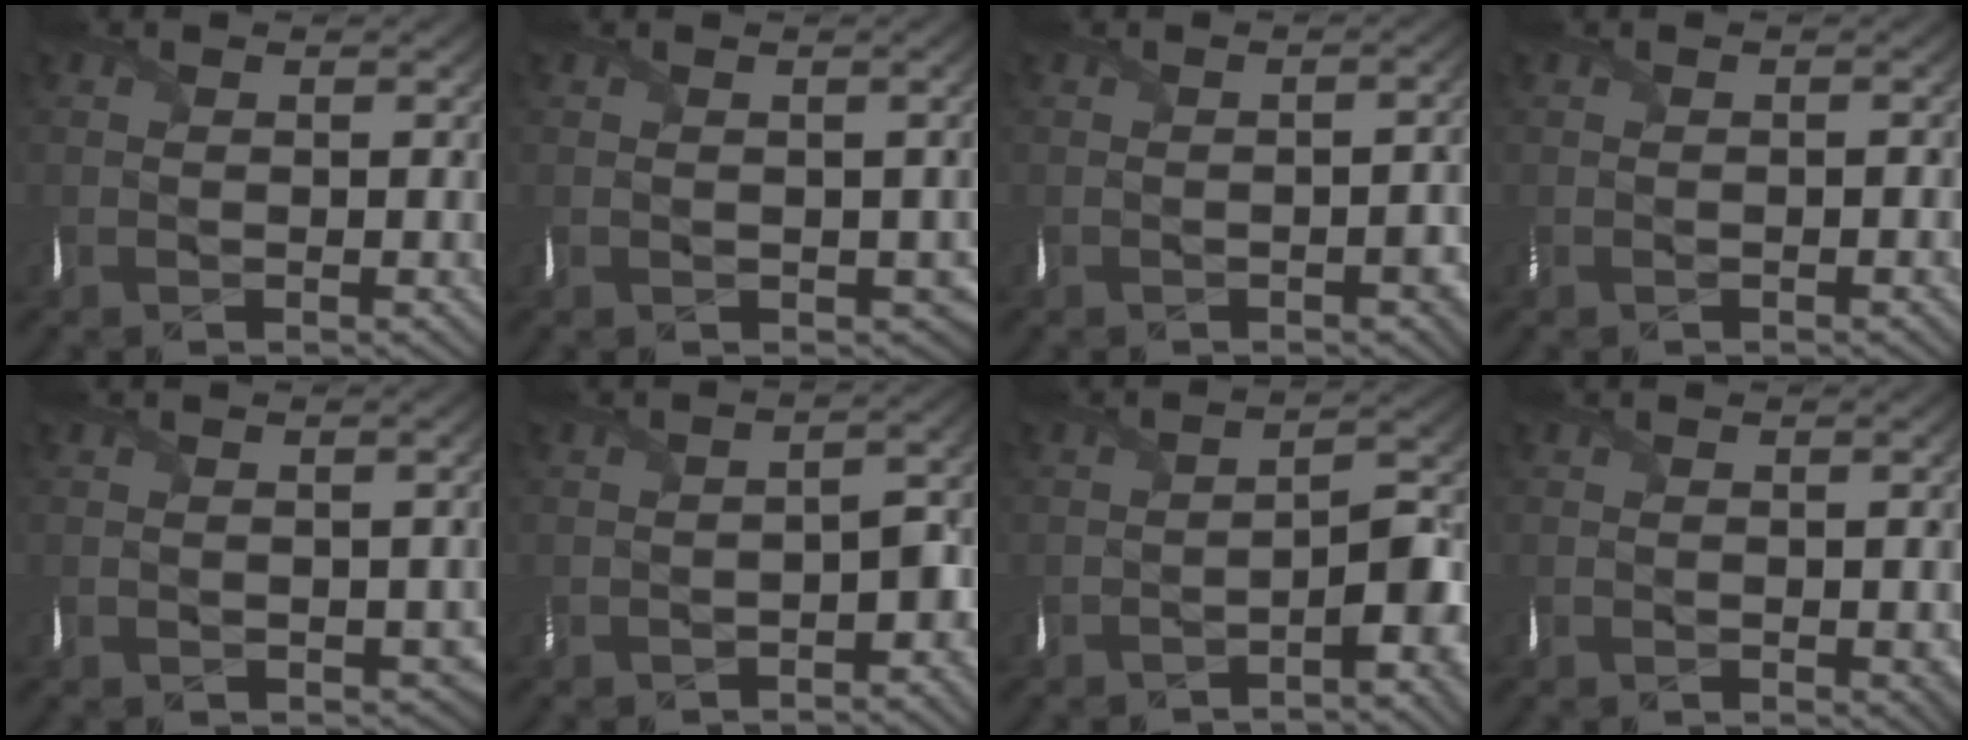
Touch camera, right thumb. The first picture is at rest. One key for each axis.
{"total": 3.5, "fx": -0.3, "fy": 2.9, "fz": 1.8, "tx": -0.031, "ty": -0.022, "tz": 0.000}
{"total": 3.2, "fx": -1.6, "fy": 1.4, "fz": 2.4, "tx": -0.032, "ty": -0.007, "tz": -0.019}
{"total": 0.9, "fx": -0.6, "fy": 0.4, "fz": 0.5, "tx": -0.010, "ty": -0.002, "tz": -0.010}
{"total": 3.1, "fx": -0.5, "fy": 2.6, "fz": 1.6, "tx": -0.024, "ty": -0.019, "tz": -0.005}
{"total": 5.2, "fx": -2.9, "fy": 2.4, "fz": 3.6, "tx": -0.046, "ty": -0.010, "tz": -0.051}
{"total": 6.2, "fx": -3.8, "fy": 1.4, "fz": 4.8, "tx": -0.064, "ty": 0.005, "tz": -0.066}
{"total": 1.7, "fx": -0.3, "fy": 1.0, "fz": 1.4, "tx": -0.021, "ty": -0.009, "tz": 0.000}